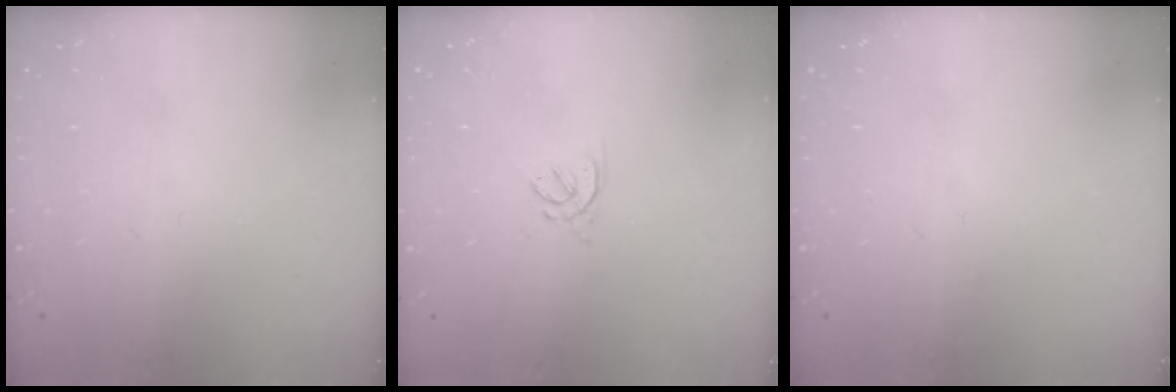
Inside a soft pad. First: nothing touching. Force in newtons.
{"total": 2.5, "press": 2.4, "slide": 0.6}
{"total": 0.0}